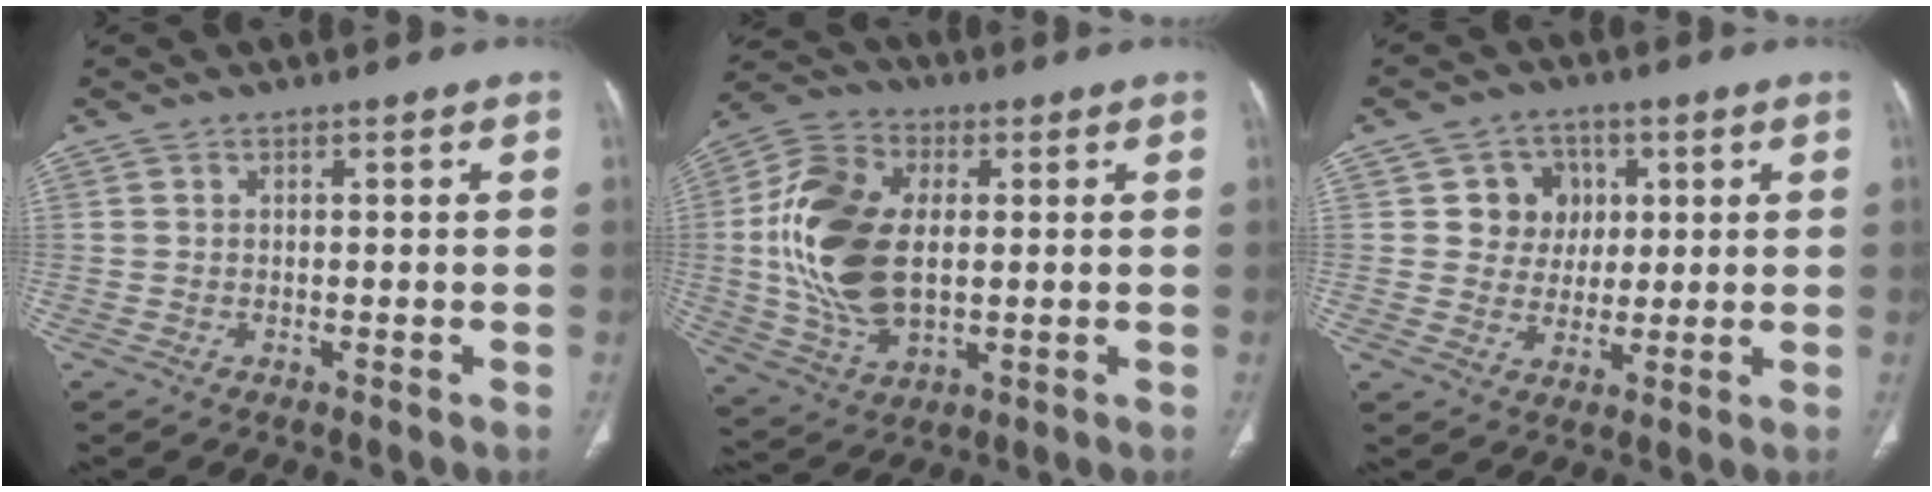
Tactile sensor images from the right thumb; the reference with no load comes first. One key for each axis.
{"total": 18.4, "fx": 1.1, "fy": 11.1, "fz": 14.6, "tx": -0.291, "ty": 0.000, "tz": 0.026}
{"total": 7.3, "fx": 1.9, "fy": 6.8, "fz": 1.9, "tx": 0.012, "ty": 0.002, "tz": 0.030}